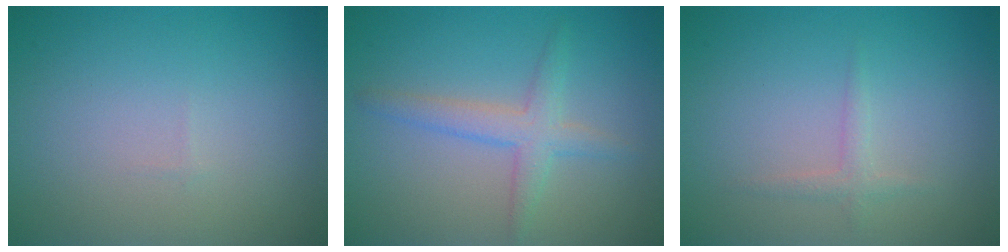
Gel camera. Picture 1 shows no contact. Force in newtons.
{"total": 2.8, "press": 2.7, "slide": 0.2}
{"total": 1.1, "press": 1.1, "slide": 0.0}